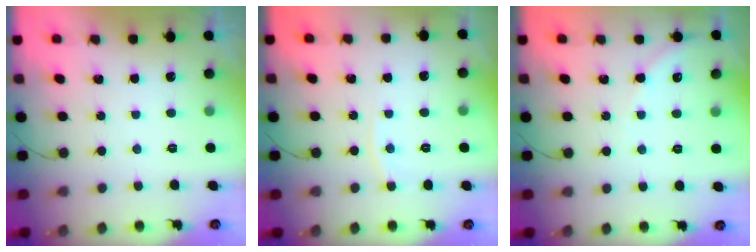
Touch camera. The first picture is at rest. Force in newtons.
{"total": 3.1, "press": 3.1, "slide": 0.2}
{"total": 3.6, "press": 3.5, "slide": 0.5}